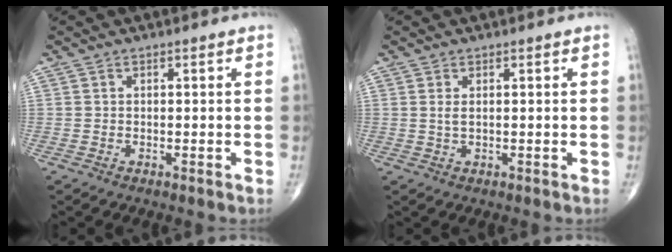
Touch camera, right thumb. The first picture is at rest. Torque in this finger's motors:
{"motor_torque": [-0.40, 0.26, -0.41, -0.26, -0.04]}